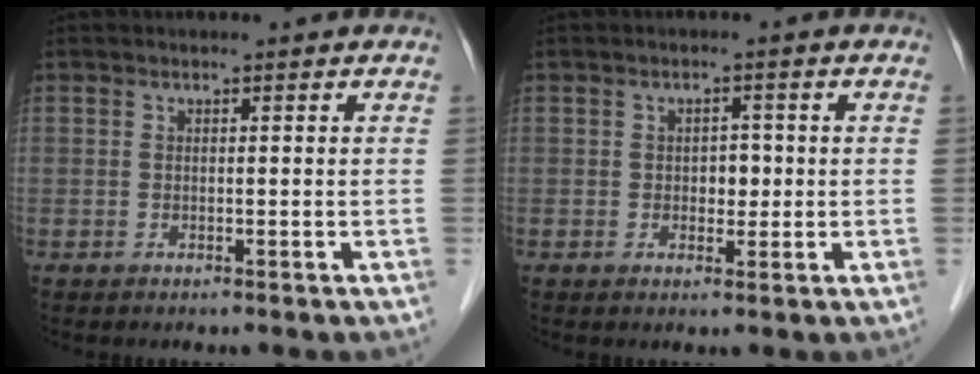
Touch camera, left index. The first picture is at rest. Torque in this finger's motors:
{"motor_torque": [-0.16, 0.02, -0.01, 0.00]}